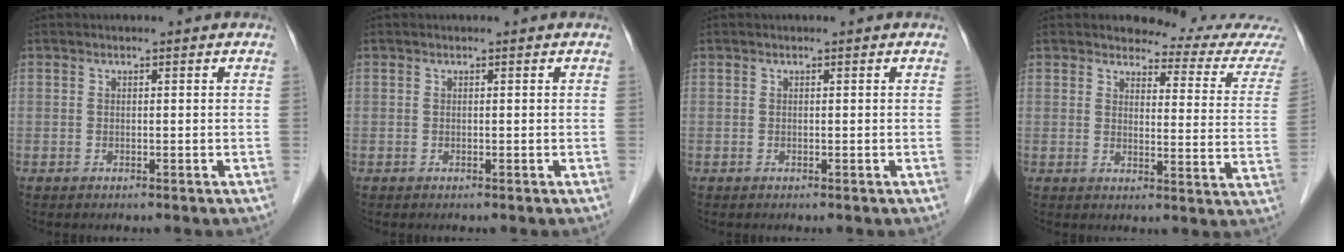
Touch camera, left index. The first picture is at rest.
{"total": 0.0}
{"total": 0.0}
{"total": 11.1, "force": [10.9, 0.3, 2.0], "torque": [-0.016, -0.069, 0.110]}